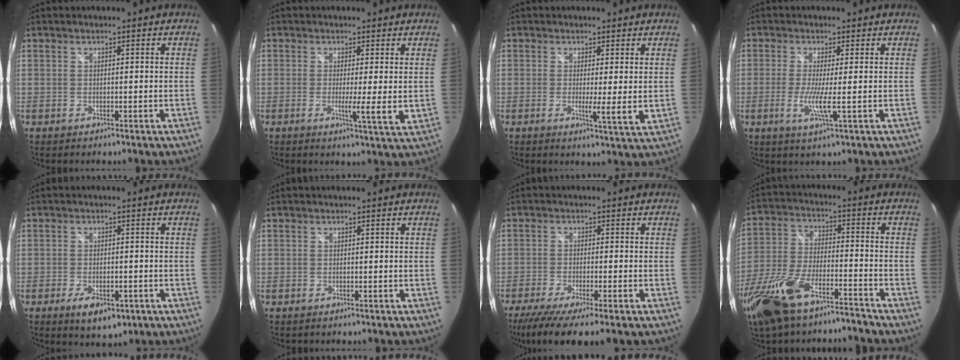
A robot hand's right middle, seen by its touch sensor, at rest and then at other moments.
{"total": 4.4, "force": [1.0, -0.3, 4.2], "torque": [-0.062, -0.009, 0.014]}
{"total": 4.3, "force": [1.4, -0.3, 4.0], "torque": [-0.058, -0.009, 0.021]}
{"total": 4.6, "force": [-0.5, -0.8, 4.5], "torque": [-0.095, -0.014, -0.014]}
{"total": 6.6, "force": [-3.0, 3.1, 5.0], "torque": [-0.094, -0.013, -0.041]}
{"total": 0.0}
{"total": 9.6, "force": [-7.2, -0.2, 6.3], "torque": [-0.133, -0.043, -0.119]}
{"total": 17.8, "force": [-13.6, 5.3, 10.3], "torque": [-0.234, -0.034, -0.249]}